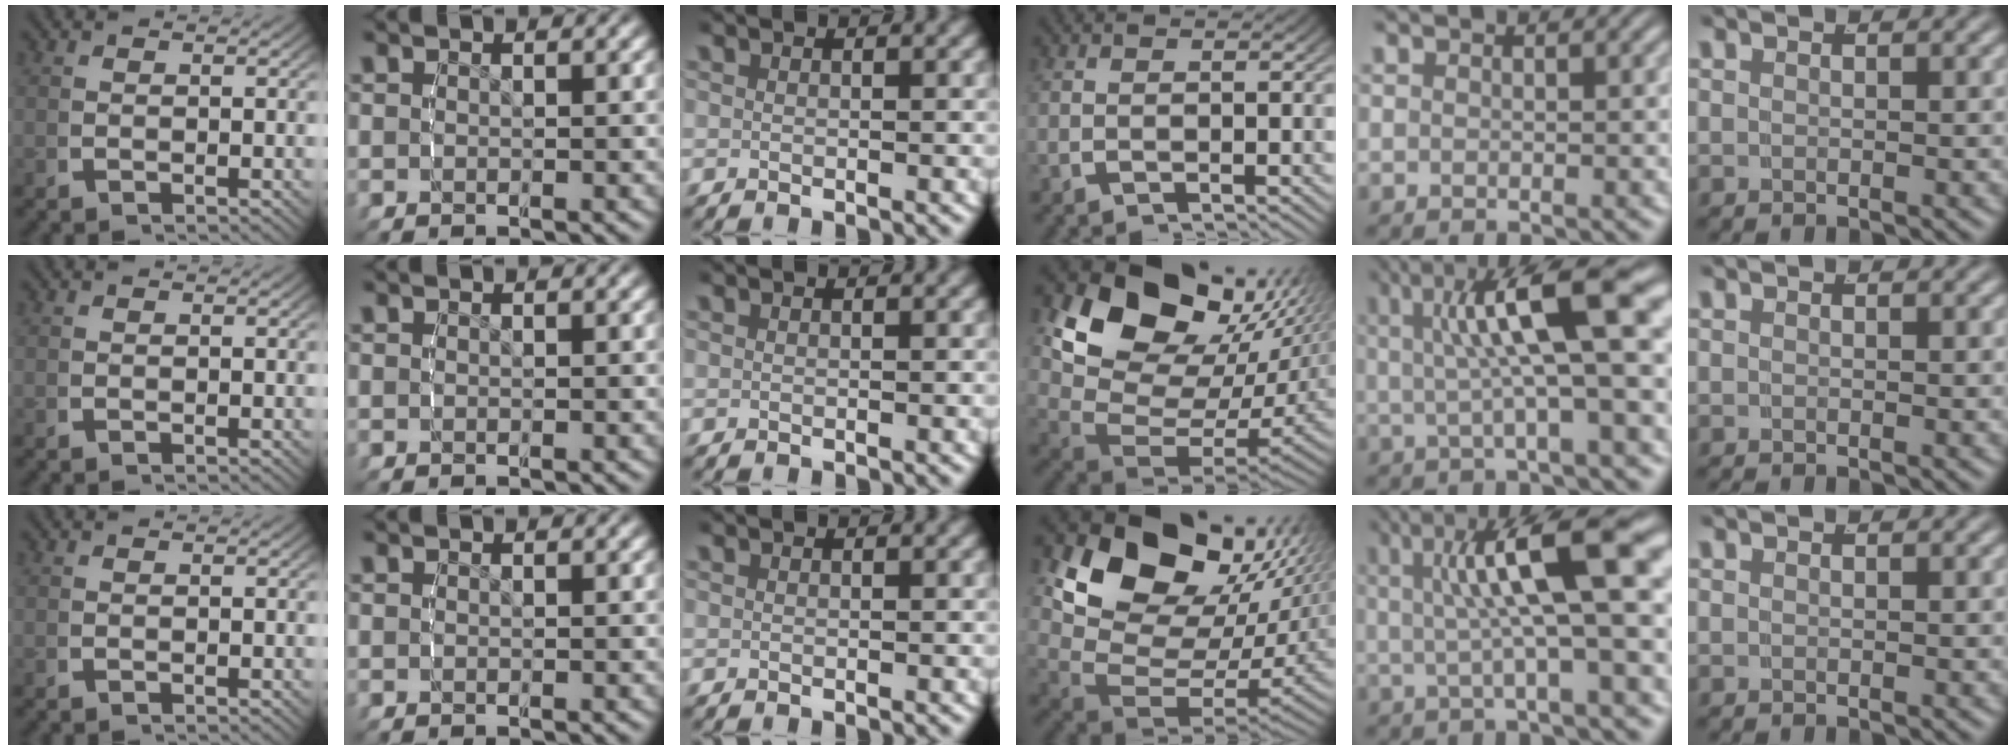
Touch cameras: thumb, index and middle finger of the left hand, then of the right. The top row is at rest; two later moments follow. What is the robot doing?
{"motion": "lift_and_place", "object": "lipstick"}